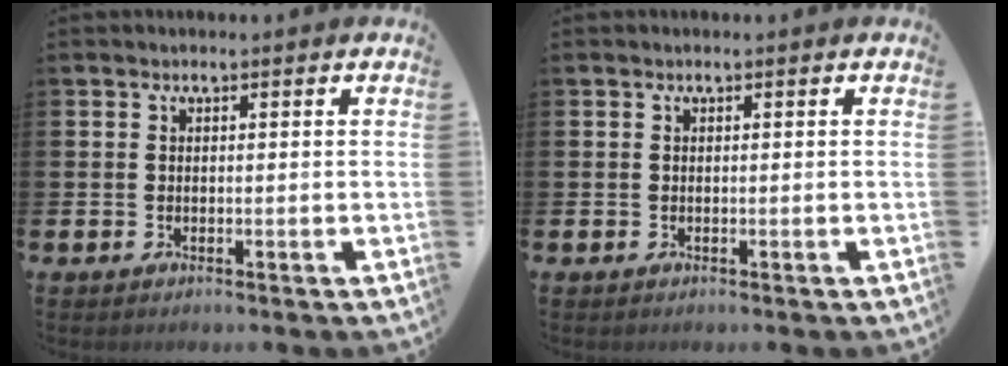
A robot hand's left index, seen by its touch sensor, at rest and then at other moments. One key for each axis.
{"total": 0.0}